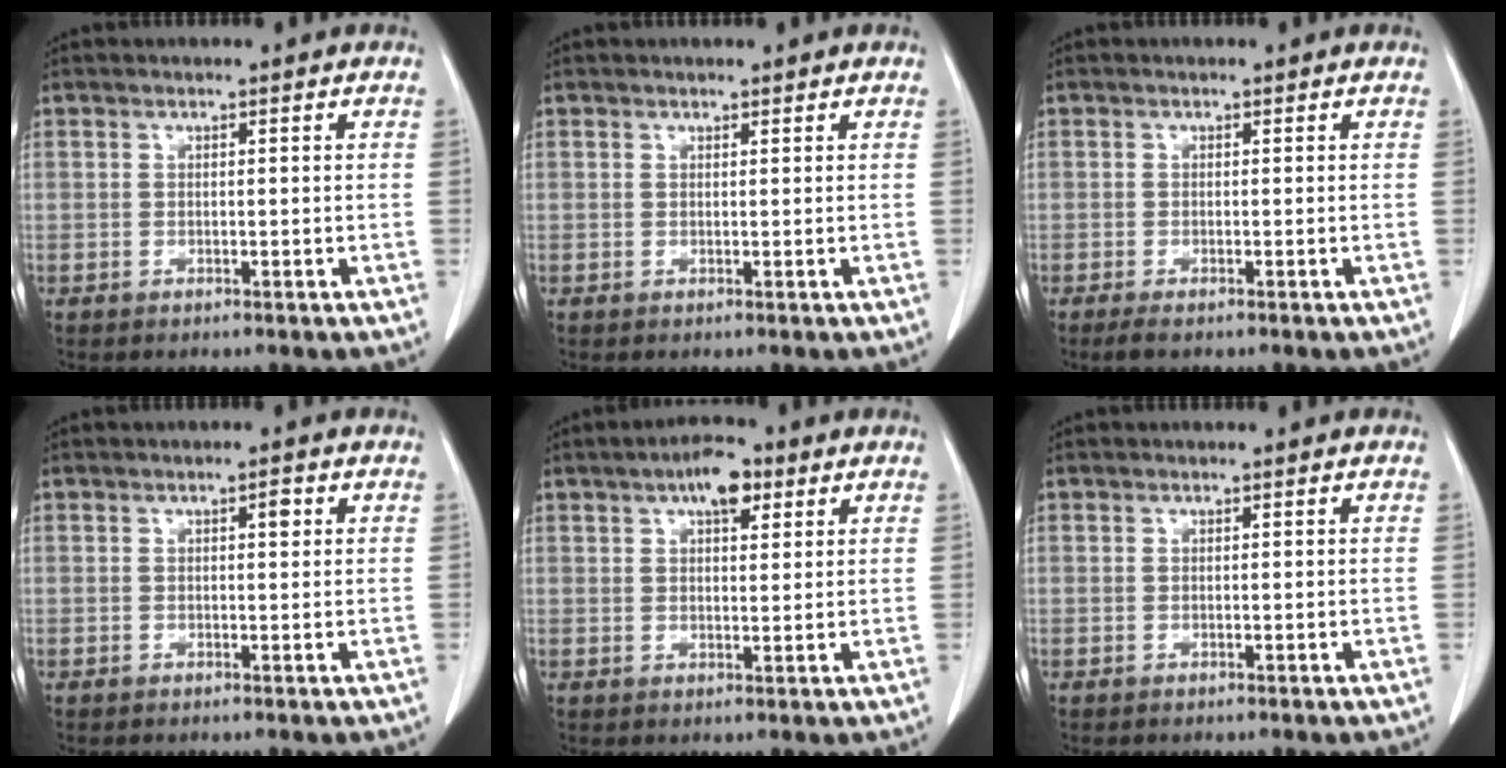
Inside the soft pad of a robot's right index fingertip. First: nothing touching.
{"total": 0.6, "force": [0.6, 0.2, 0.0], "torque": [-0.004, 0.005, 0.009]}
{"total": 1.4, "force": [-0.9, 0.4, 1.0], "torque": [-0.020, -0.003, -0.014]}
{"total": 1.5, "force": [0.5, 0.5, 1.3], "torque": [-0.019, 0.002, 0.007]}
{"total": 5.5, "force": [3.0, 2.1, 4.1], "torque": [-0.067, 0.010, 0.044]}
{"total": 0.0}